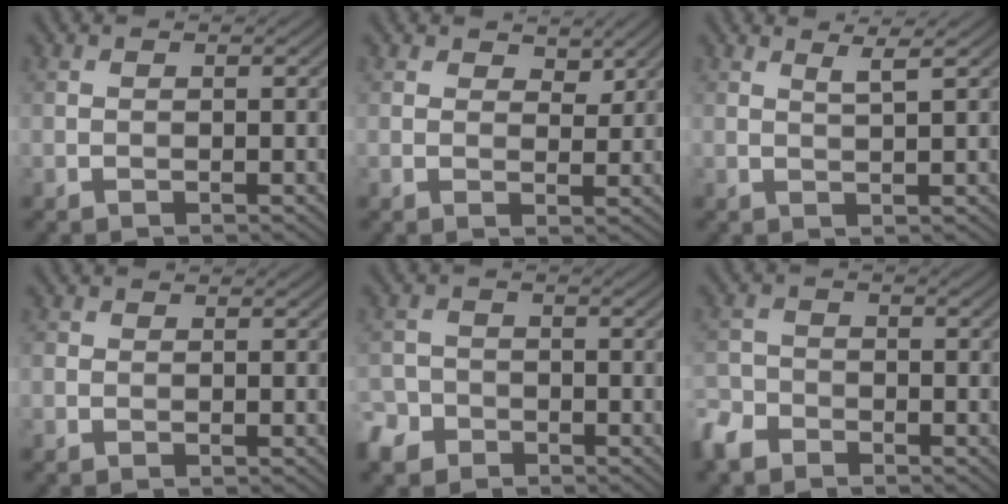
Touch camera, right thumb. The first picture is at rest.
{"total": 2.6, "force": [1.9, 1.3, 1.3], "torque": [-0.023, -0.003, 0.028]}
{"total": 1.7, "force": [1.2, 0.0, 1.3], "torque": [-0.028, 0.006, 0.019]}
{"total": 0.8, "force": [-0.2, 0.7, 0.2], "torque": [-0.003, -0.004, -0.008]}
{"total": 4.3, "force": [-2.9, 2.8, 1.4], "torque": [-0.037, -0.001, -0.067]}
{"total": 4.5, "force": [-3.4, 2.6, 1.6], "torque": [-0.044, -0.003, -0.080]}